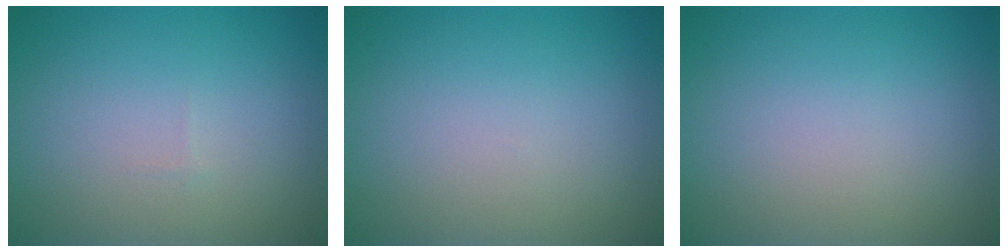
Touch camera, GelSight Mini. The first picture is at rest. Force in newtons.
{"total": 0.0}
{"total": 0.0}